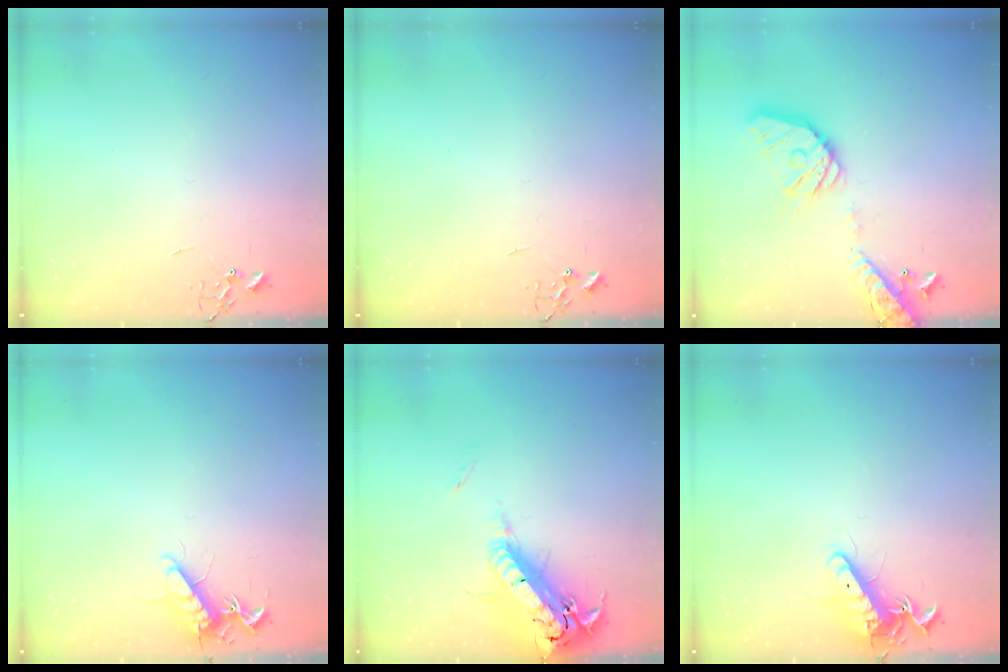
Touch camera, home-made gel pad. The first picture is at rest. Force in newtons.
{"total": 0.0}
{"total": 19.5, "press": 19.2, "slide": 3.3}
{"total": 11.3, "press": 11.3, "slide": 0.7}
{"total": 22.8, "press": 22.3, "slide": 4.6}
{"total": 12.7, "press": 12.6, "slide": 1.5}